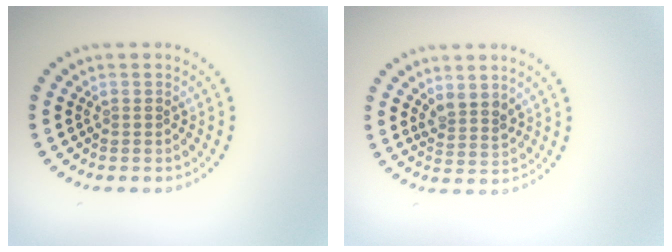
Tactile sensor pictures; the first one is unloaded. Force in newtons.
{"total": 2.1, "press": 1.7, "slide": 1.3}